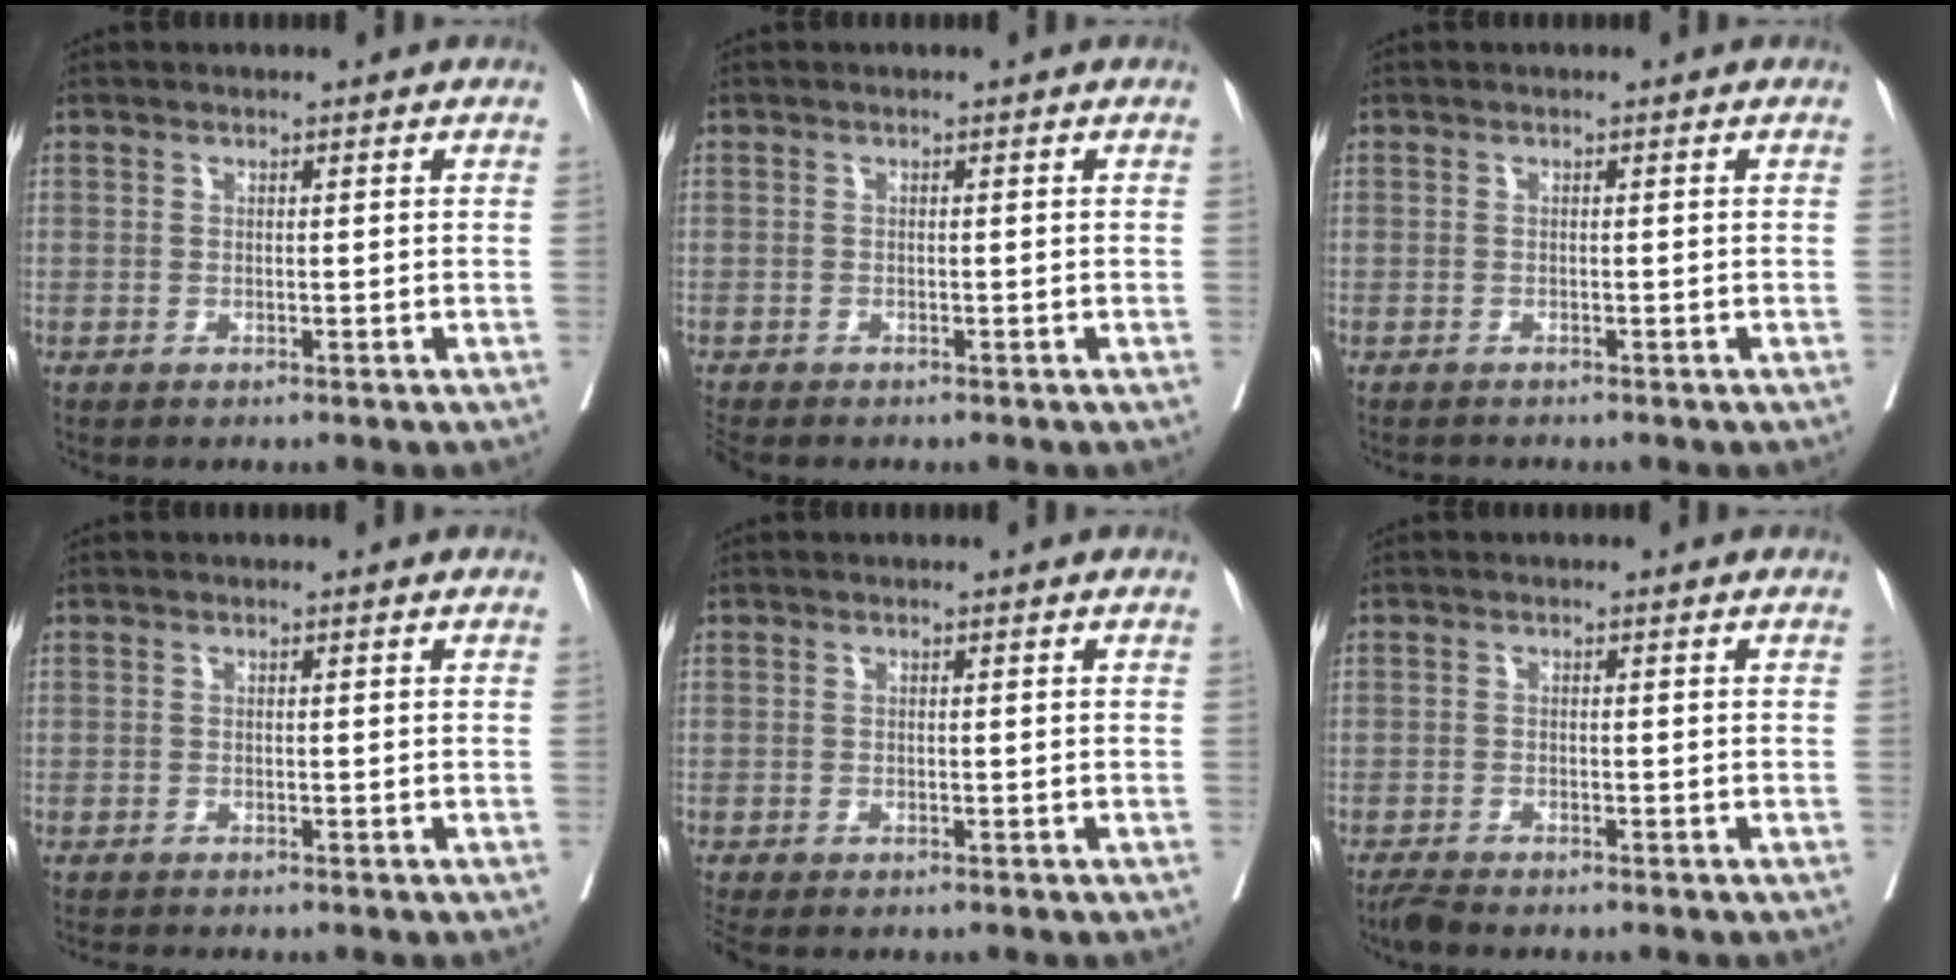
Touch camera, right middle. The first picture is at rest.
{"total": 2.6, "force": [-2.4, 0.7, 0.8], "torque": [-0.016, -0.008, -0.040]}
{"total": 0.9, "force": [-0.9, 0.1, 0.0], "torque": [-0.011, -0.006, -0.016]}
{"total": 1.1, "force": [-1.1, -0.2, 0.1], "torque": [-0.011, -0.006, -0.019]}
{"total": 2.7, "force": [-2.4, 0.8, 1.1], "torque": [-0.016, -0.008, -0.036]}
{"total": 1.9, "force": [-1.8, 0.0, 0.5], "torque": [-0.013, -0.007, -0.034]}